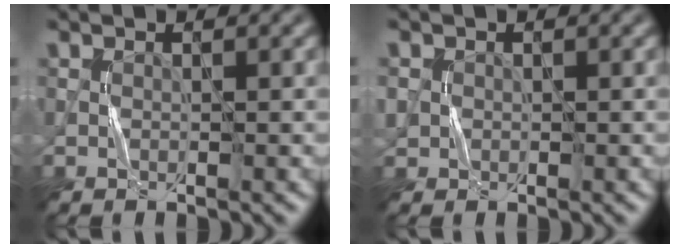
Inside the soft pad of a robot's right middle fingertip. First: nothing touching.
{"total": 1.3, "force": [0.1, 1.3, 0.2], "torque": [-0.001, -0.002, 0.000]}